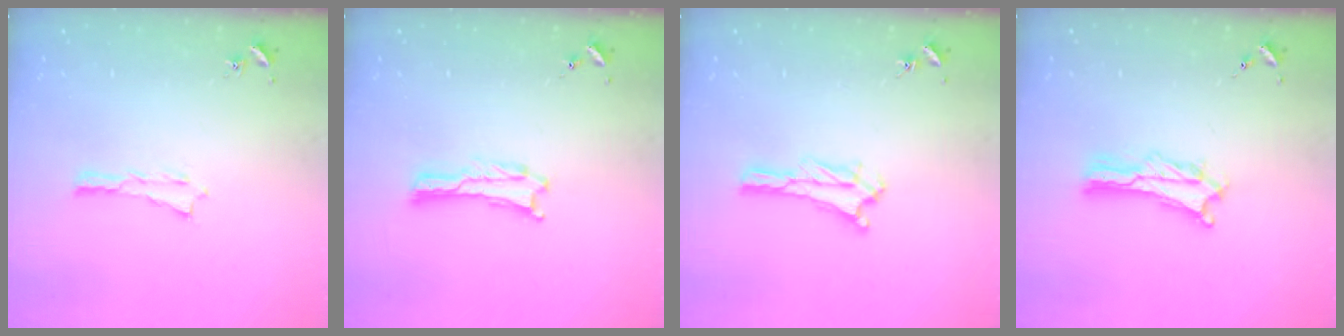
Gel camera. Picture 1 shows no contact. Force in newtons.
{"total": 0.0}
{"total": 3.2, "press": 3.1, "slide": 0.3}
{"total": 2.7, "press": 2.7, "slide": 0.3}